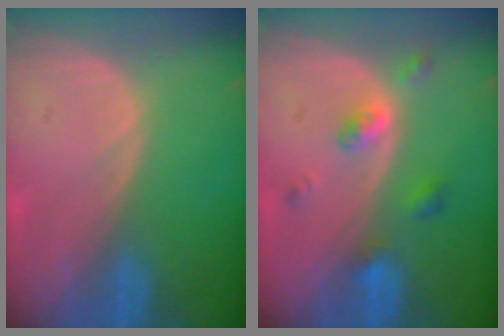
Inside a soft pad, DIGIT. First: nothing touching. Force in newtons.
{"total": 4.3, "press": 4.0, "slide": 1.6}